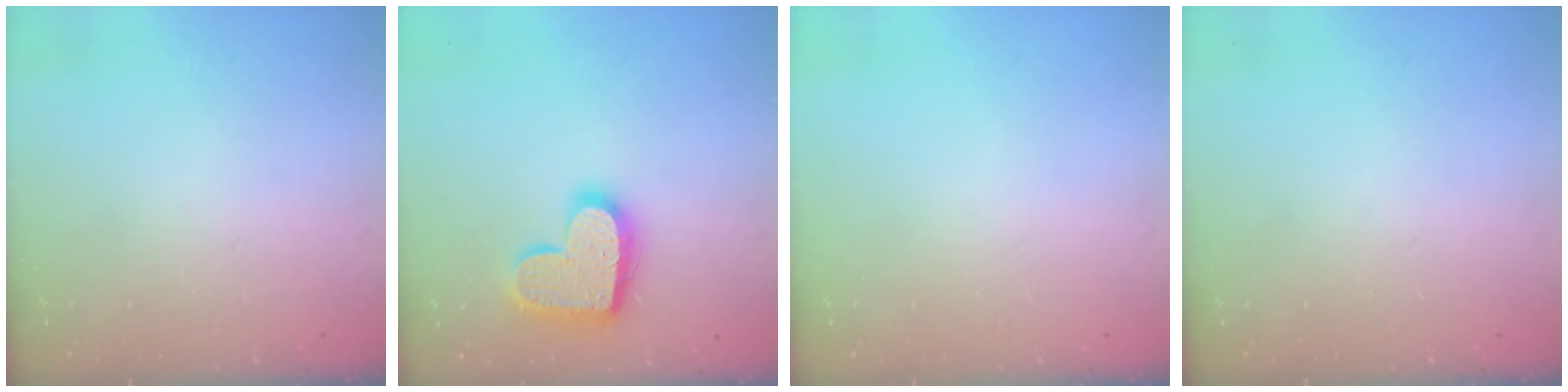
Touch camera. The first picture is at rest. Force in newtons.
{"total": 17.2, "press": 17.2, "slide": 0.9}
{"total": 0.0}
{"total": 0.0}